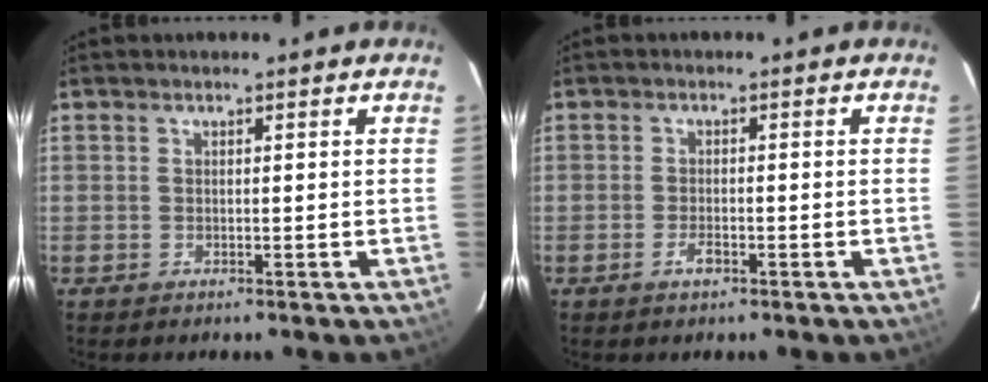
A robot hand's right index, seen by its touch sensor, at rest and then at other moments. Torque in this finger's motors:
{"motor_torque": [0.42, 0.20, 0.02, 0.05]}